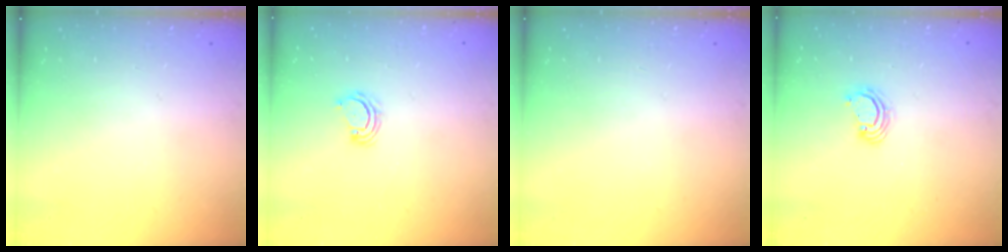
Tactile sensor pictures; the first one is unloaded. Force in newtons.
{"total": 3.8, "press": 3.8, "slide": 0.5}
{"total": 0.0}
{"total": 3.9, "press": 3.9, "slide": 0.2}